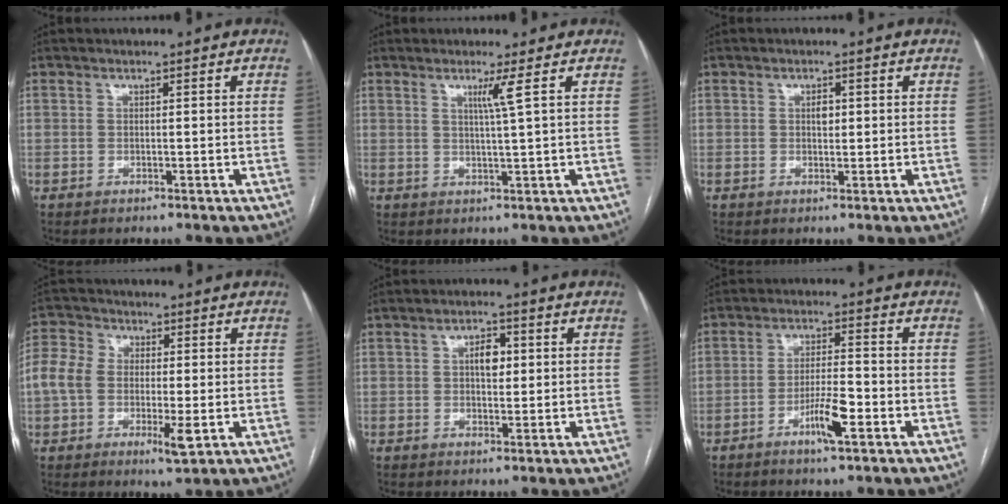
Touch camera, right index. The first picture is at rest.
{"total": 2.8, "force": [1.2, -1.1, 2.2], "torque": [-0.044, -0.009, 0.025]}
{"total": 1.5, "force": [0.3, 0.9, 1.2], "torque": [-0.018, 0.001, 0.005]}
{"total": 9.8, "force": [-1.3, 5.2, 8.2], "torque": [-0.161, 0.006, -0.028]}
{"total": 3.6, "force": [0.7, 1.9, 3.0], "torque": [-0.048, 0.008, 0.012]}
{"total": 6.1, "force": [-2.8, 0.6, 5.4], "torque": [-0.102, -0.003, -0.051]}